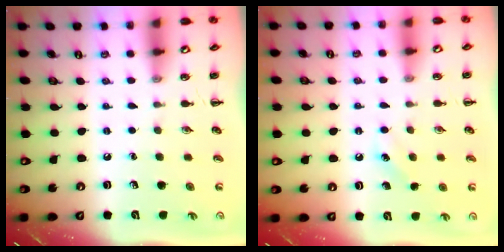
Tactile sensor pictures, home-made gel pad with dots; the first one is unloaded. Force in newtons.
{"total": 5.3, "press": 5.0, "slide": 1.5}